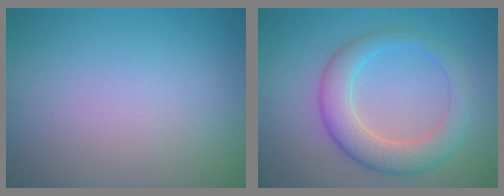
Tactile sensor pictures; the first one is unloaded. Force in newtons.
{"total": 5.1, "press": 5.0, "slide": 0.4}